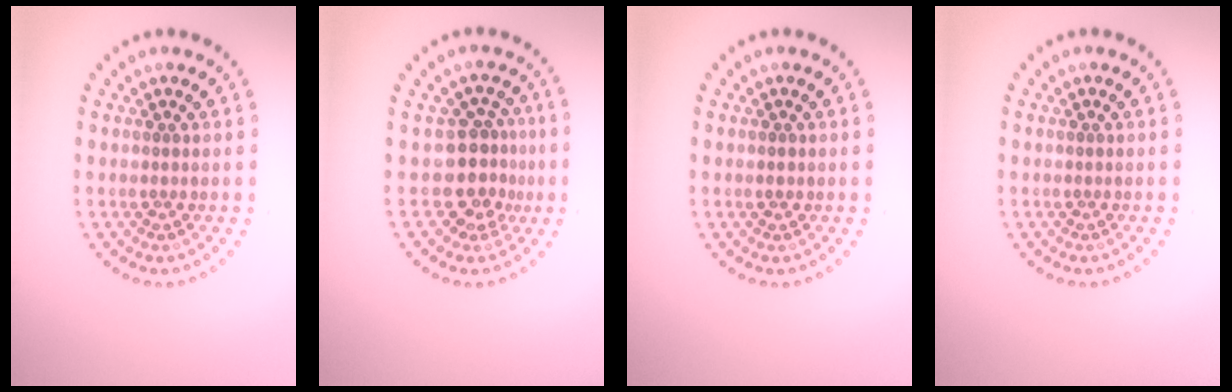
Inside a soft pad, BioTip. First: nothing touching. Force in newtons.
{"total": 3.3, "press": 2.5, "slide": 2.2}
{"total": 0.8, "press": 0.8, "slide": 0.1}
{"total": 0.0}